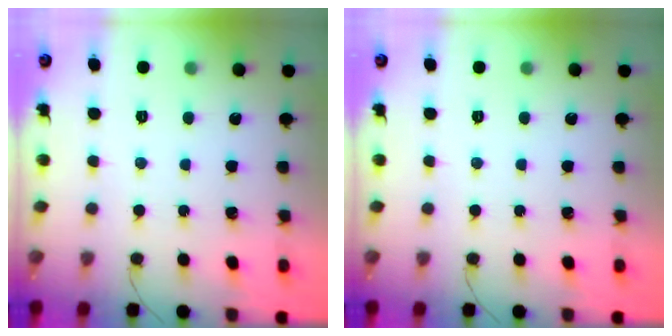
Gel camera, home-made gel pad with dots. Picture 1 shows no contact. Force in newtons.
{"total": 0.0}